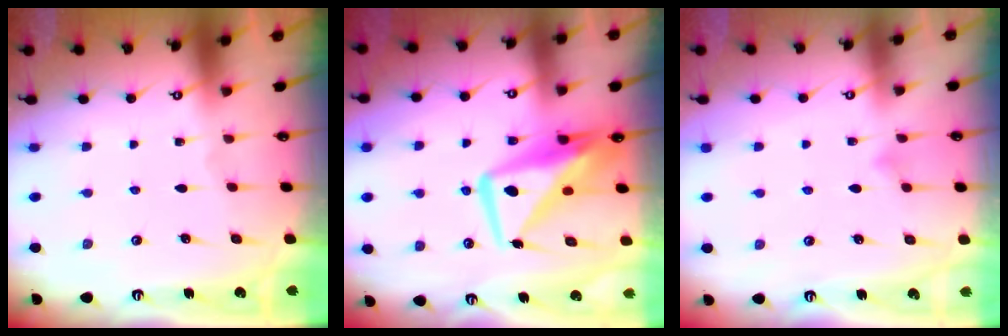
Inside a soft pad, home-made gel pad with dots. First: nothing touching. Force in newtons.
{"total": 11.2, "press": 11.1, "slide": 1.7}
{"total": 5.4, "press": 5.3, "slide": 0.5}